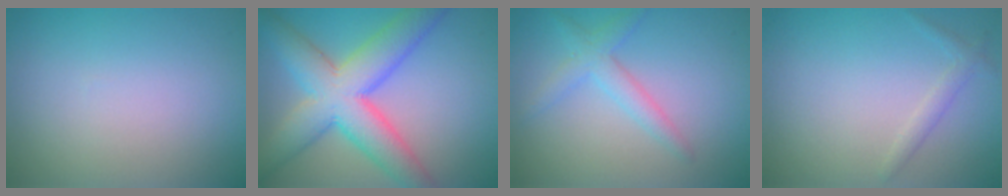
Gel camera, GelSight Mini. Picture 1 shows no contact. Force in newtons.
{"total": 9.2, "press": 9.2, "slide": 0.2}
{"total": 2.5, "press": 2.5, "slide": 0.1}
{"total": 1.3, "press": 1.3, "slide": 0.1}